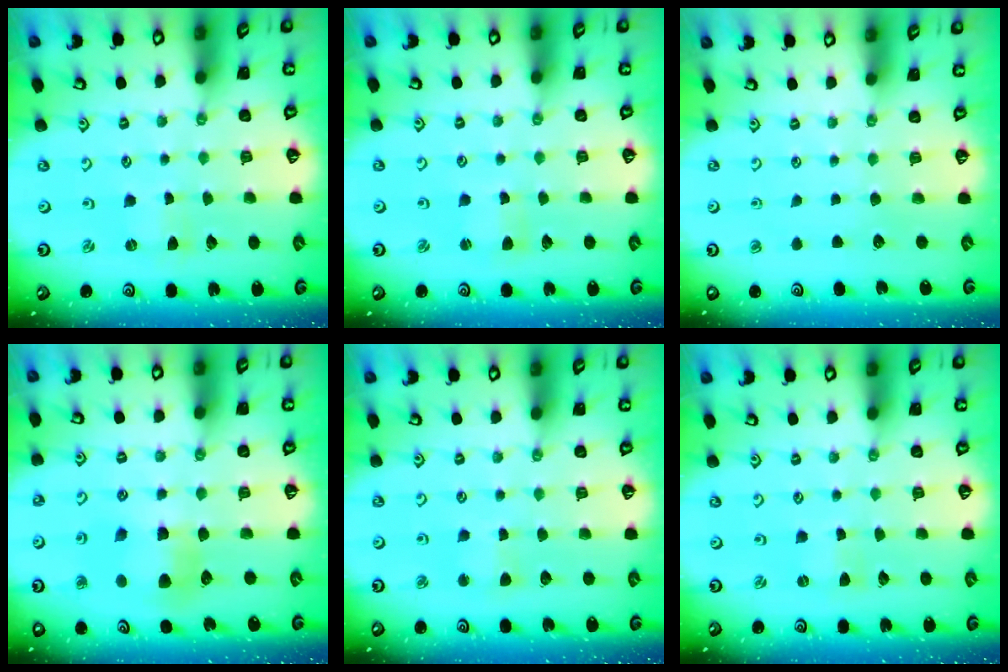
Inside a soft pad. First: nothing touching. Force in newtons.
{"total": 2.2, "press": 2.2, "slide": 0.3}
{"total": 0.0}
{"total": 6.8, "press": 6.7, "slide": 0.7}
{"total": 3.1, "press": 3.1, "slide": 0.3}
{"total": 0.0}